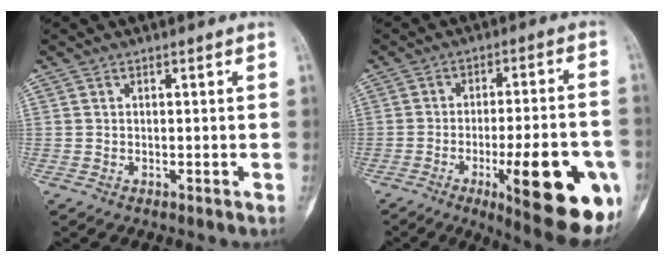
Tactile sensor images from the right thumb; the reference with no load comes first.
{"total": 21.6, "force": [-7.5, 5.8, 19.5], "torque": [-0.219, 0.005, -0.090]}